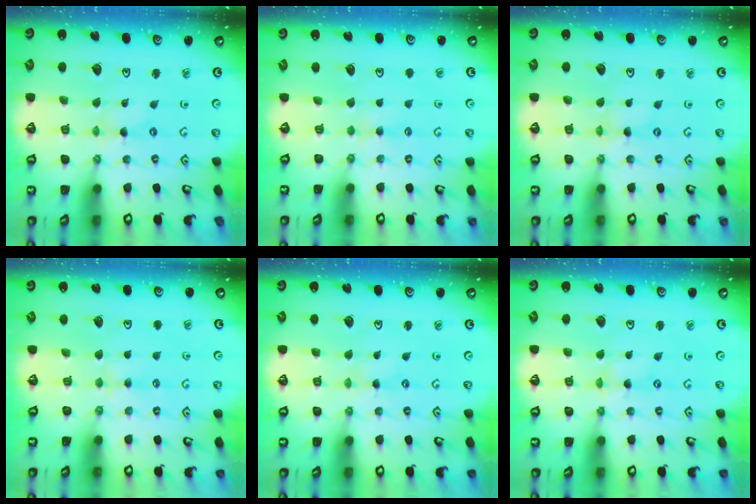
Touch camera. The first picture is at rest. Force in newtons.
{"total": 2.3, "press": 2.3, "slide": 0.4}
{"total": 0.0}
{"total": 2.3, "press": 2.2, "slide": 0.4}
{"total": 0.8, "press": 0.8, "slide": 0.2}
{"total": 0.0}